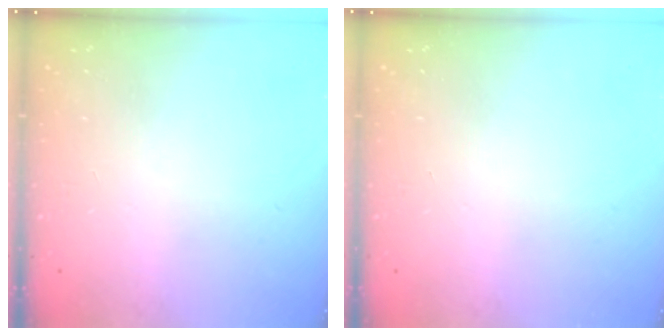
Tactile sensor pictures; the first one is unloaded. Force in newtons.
{"total": 0.0}